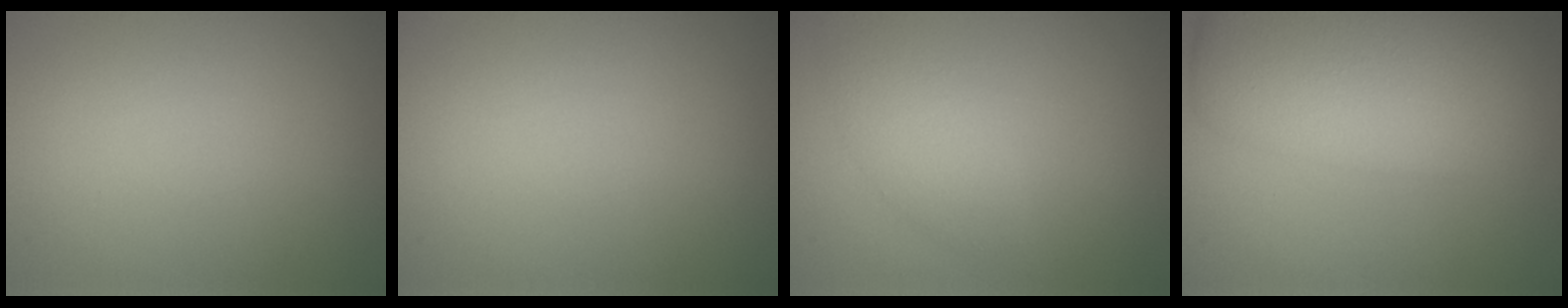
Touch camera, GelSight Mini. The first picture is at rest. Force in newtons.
{"total": 0.0}
{"total": 2.5, "press": 2.5, "slide": 0.1}
{"total": 10.6, "press": 10.5, "slide": 0.6}